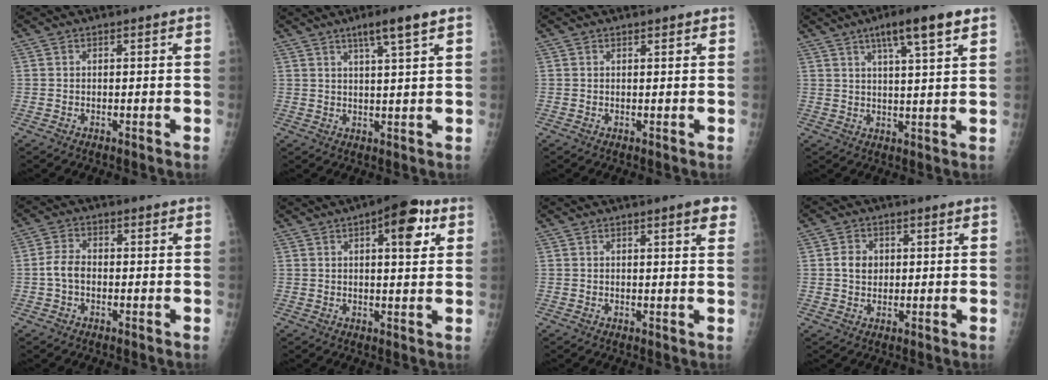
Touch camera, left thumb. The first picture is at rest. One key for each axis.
{"total": 5.8, "fx": 3.5, "fy": 0.1, "fz": 4.6, "tx": -0.080, "ty": -0.012, "tz": 0.061}
{"total": 0.7, "fx": 0.6, "fy": 0.2, "fz": 0.3, "tx": -0.005, "ty": -0.003, "tz": 0.008}
{"total": 9.4, "fx": 5.4, "fy": 1.2, "fz": 7.6, "tx": -0.117, "ty": -0.014, "tz": 0.084}
{"total": 3.8, "fx": -0.7, "fy": 2.6, "fz": 2.7, "tx": -0.051, "ty": 0.011, "tz": -0.018}
{"total": 9.1, "fx": 3.8, "fy": 3.4, "fz": 7.5, "tx": -0.080, "ty": -0.005, "tz": 0.047}
{"total": 4.1, "fx": 2.4, "fy": 0.5, "fz": 3.3, "tx": -0.032, "ty": -0.006, "tz": 0.026}
{"total": 3.9, "fx": 0.6, "fy": 3.3, "fz": 2.0, "tx": -0.017, "ty": 0.001, "tz": 0.010}